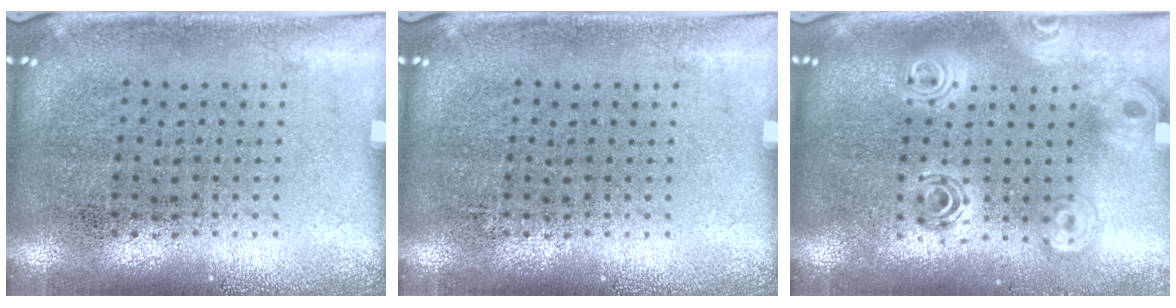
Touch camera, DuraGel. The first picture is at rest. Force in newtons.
{"total": 0.0}
{"total": 1.9, "press": 1.6, "slide": 1.0}